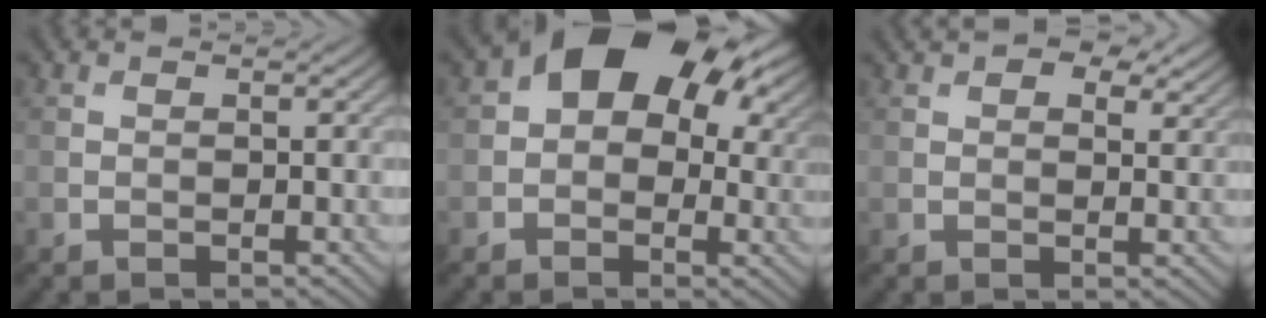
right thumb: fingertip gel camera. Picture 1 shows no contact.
{"total": 13.3, "force": [4.2, 9.2, 8.6], "torque": [-0.112, 0.009, 0.073]}
{"total": 7.9, "force": [5.0, 4.1, 4.4], "torque": [-0.078, 0.009, 0.073]}